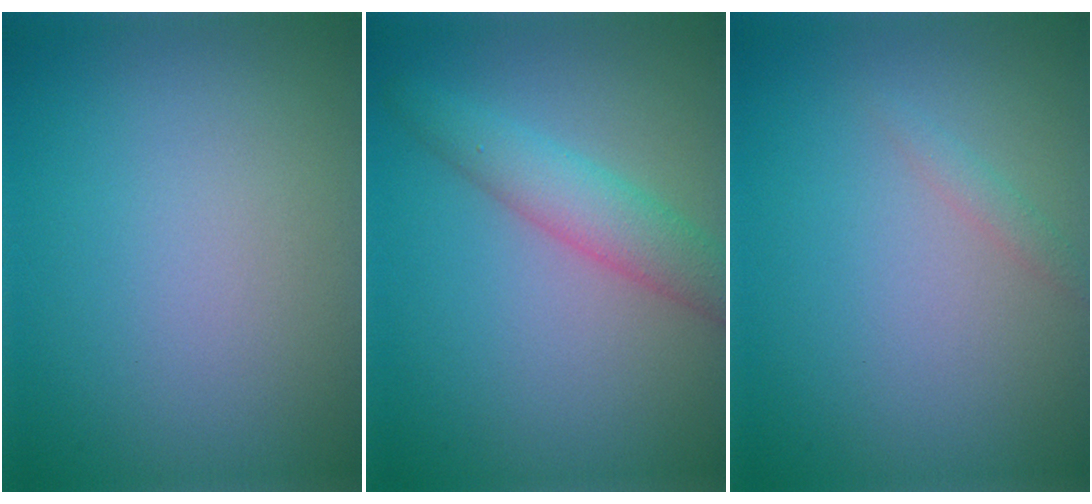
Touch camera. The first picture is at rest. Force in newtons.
{"total": 3.7, "press": 3.7, "slide": 0.1}
{"total": 0.9, "press": 0.9, "slide": 0.0}